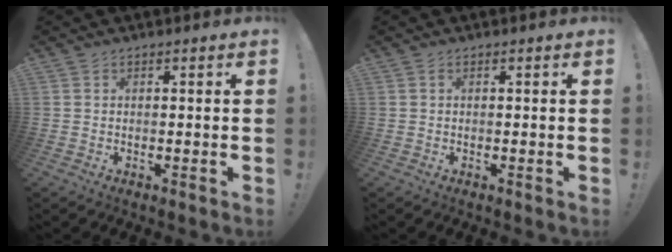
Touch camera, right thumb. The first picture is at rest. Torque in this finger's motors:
{"motor_torque": [-0.01, 0.14, 0.04, -0.12, 0.00]}